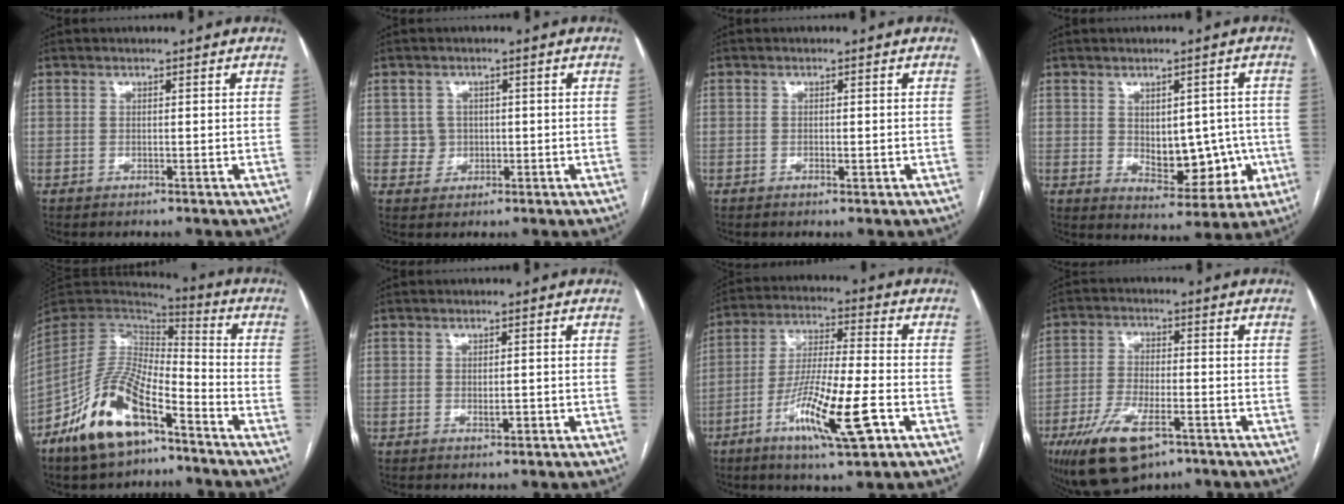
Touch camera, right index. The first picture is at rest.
{"total": 2.5, "force": [0.0, 2.5, 0.1], "torque": [0.007, 0.007, 0.002]}
{"total": 1.0, "force": [-0.4, 0.3, 0.9], "torque": [-0.016, -0.001, -0.005]}
{"total": 9.4, "force": [-0.8, 5.6, 7.6], "torque": [-0.083, 0.011, 0.008]}
{"total": 15.8, "force": [-9.4, 5.6, 11.3], "torque": [-0.229, 0.003, -0.175]}
{"total": 1.4, "force": [-0.3, 0.6, 1.2], "torque": [-0.020, -0.001, -0.003]}
{"total": 14.5, "force": [-6.0, 1.4, 13.2], "torque": [-0.248, -0.017, -0.104]}
{"total": 11.6, "force": [-6.6, 4.4, 8.4], "torque": [-0.162, -0.011, -0.109]}